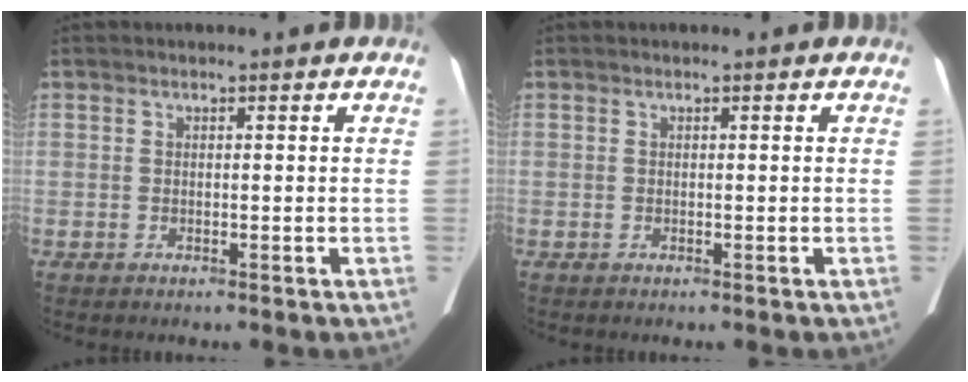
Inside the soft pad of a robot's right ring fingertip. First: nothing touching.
{"total": 0.0}